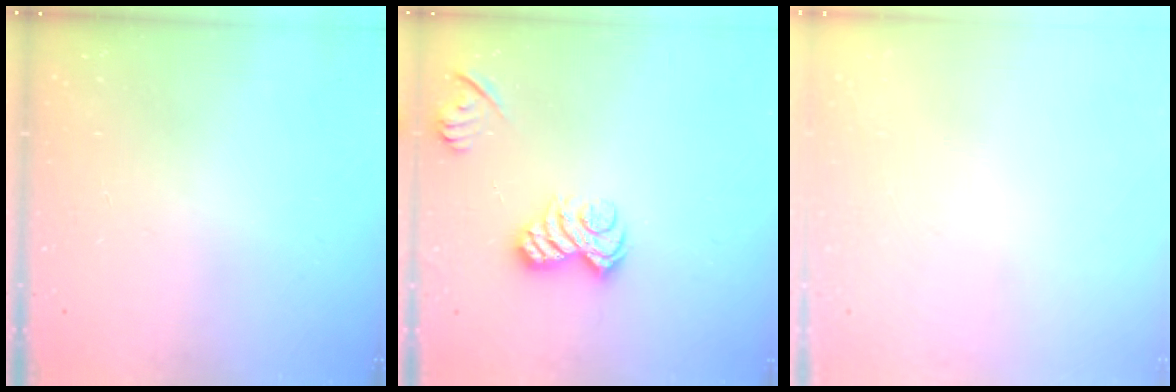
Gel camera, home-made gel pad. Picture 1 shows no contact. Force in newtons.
{"total": 8.7, "press": 8.7, "slide": 0.3}
{"total": 2.7, "press": 2.6, "slide": 0.8}